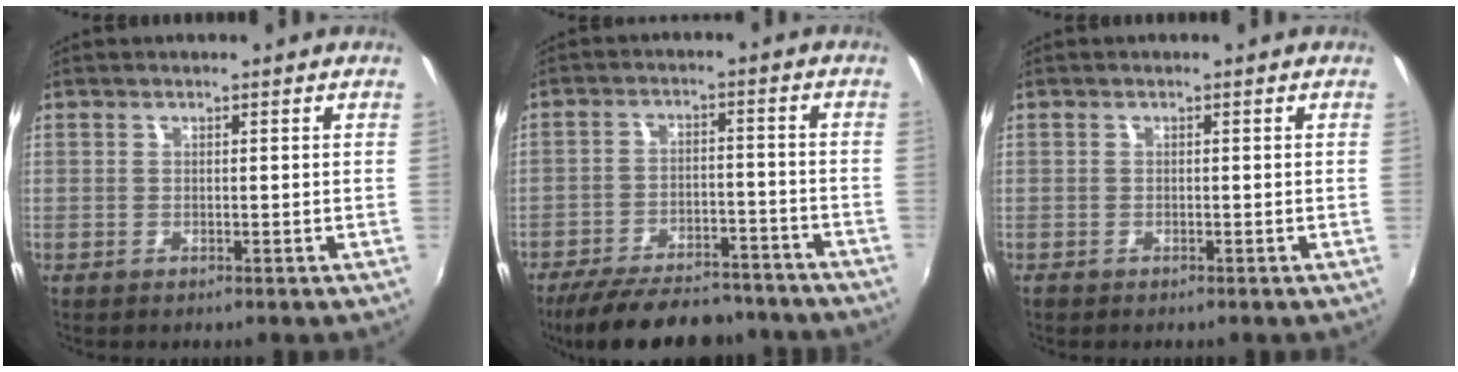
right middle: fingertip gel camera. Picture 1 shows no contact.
{"total": 19.0, "force": [-16.1, 6.2, 8.0], "torque": [-0.162, 0.000, -0.222]}
{"total": 0.5, "force": [-0.5, 0.3, 0.1], "torque": [-0.005, -0.002, -0.009]}